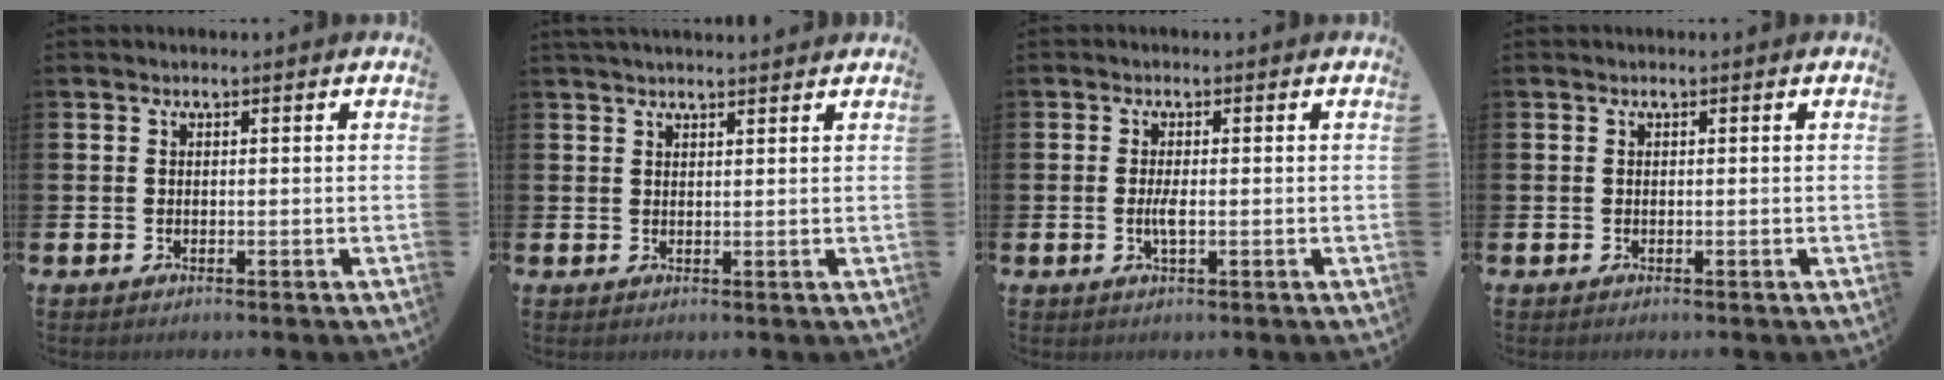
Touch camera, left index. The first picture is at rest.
{"total": 2.0, "force": [2.0, 0.1, 0.4], "torque": [-0.009, -0.004, 0.036]}
{"total": 1.9, "force": [-0.3, 0.5, 1.9], "torque": [-0.042, 0.002, -0.004]}
{"total": 0.0}